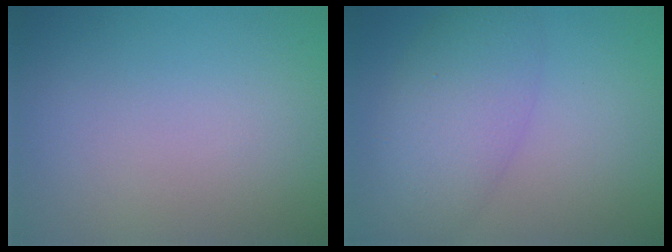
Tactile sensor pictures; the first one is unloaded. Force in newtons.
{"total": 5.1, "press": 5.1, "slide": 0.1}